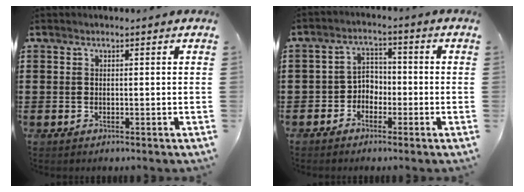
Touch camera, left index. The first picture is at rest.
{"total": 3.5, "force": [-2.4, 2.5, 0.8], "torque": [-0.024, 0.009, -0.054]}